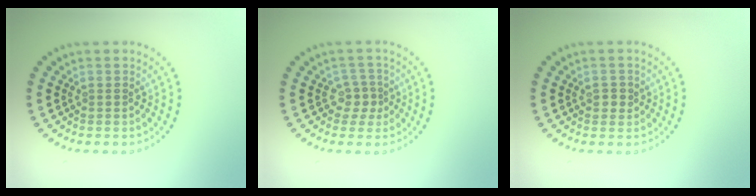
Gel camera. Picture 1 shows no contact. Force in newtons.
{"total": 1.9, "press": 1.5, "slide": 1.2}
{"total": 1.2, "press": 1.1, "slide": 0.4}